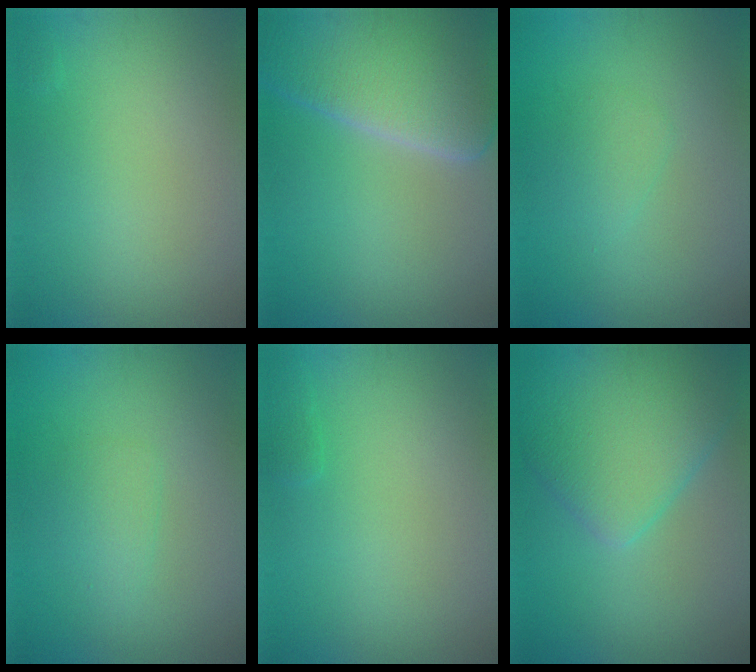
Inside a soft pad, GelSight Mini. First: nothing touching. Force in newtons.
{"total": 12.2, "press": 12.1, "slide": 0.8}
{"total": 1.1, "press": 1.1, "slide": 0.1}
{"total": 1.4, "press": 1.4, "slide": 0.1}
{"total": 0.7, "press": 0.7, "slide": 0.0}
{"total": 6.6, "press": 6.6, "slide": 0.4}